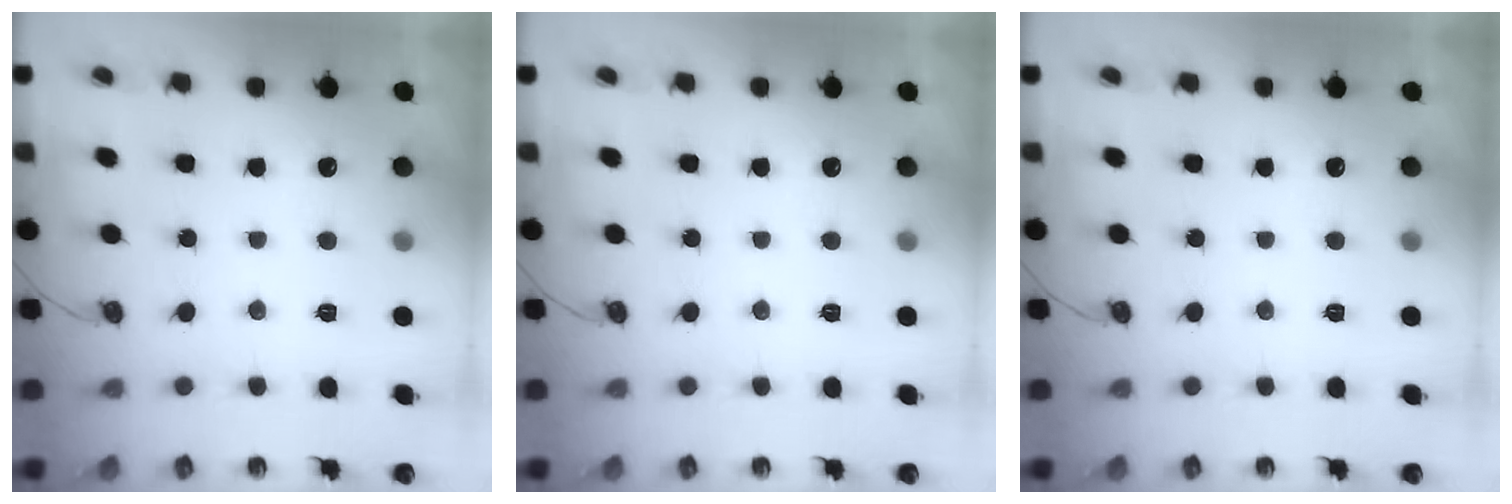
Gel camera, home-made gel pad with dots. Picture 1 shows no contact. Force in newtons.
{"total": 0.0}
{"total": 0.0}